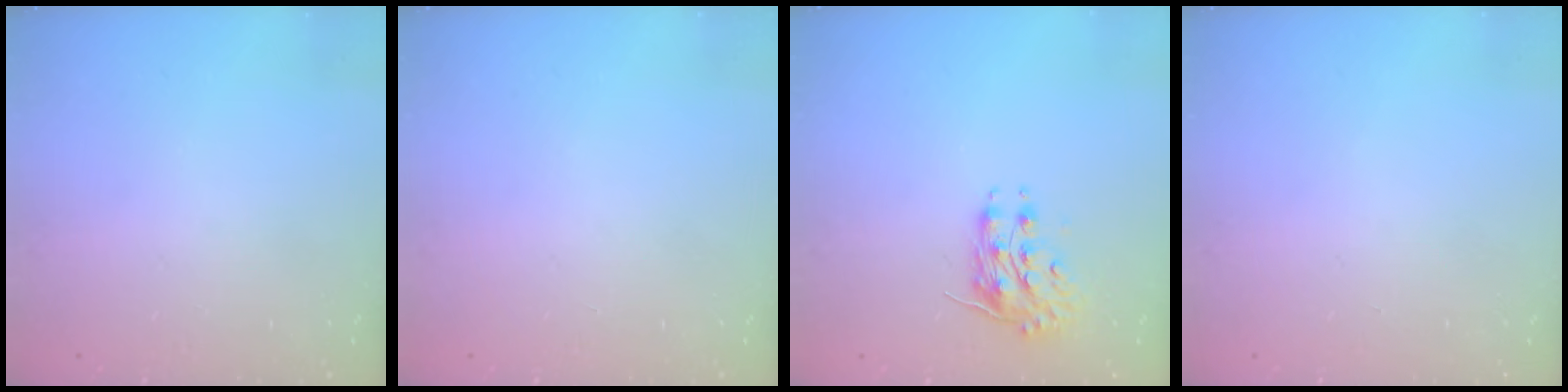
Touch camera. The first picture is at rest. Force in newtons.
{"total": 0.0}
{"total": 8.2, "press": 8.2, "slide": 0.3}
{"total": 0.0}